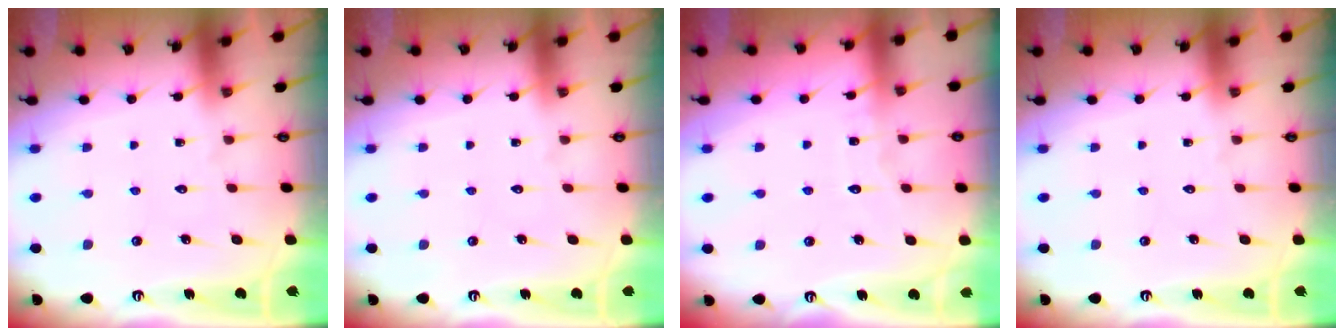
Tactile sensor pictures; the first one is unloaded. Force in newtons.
{"total": 0.0}
{"total": 4.0, "press": 4.0, "slide": 0.3}
{"total": 0.0}